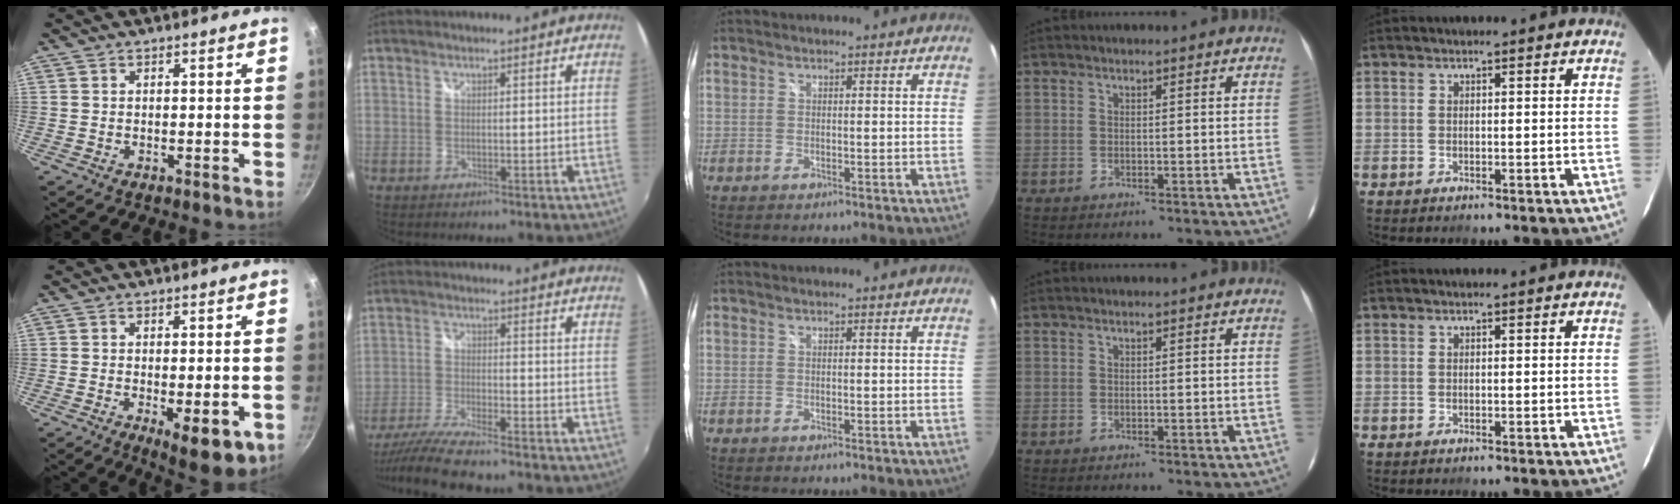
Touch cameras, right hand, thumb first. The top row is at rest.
{"thumb": {"total": 9.3, "force": [-2.8, 3.4, 8.2], "torque": [-0.102, -0.006, -0.029]}, "index": {"total": 10.3, "force": [-9.0, 0.8, 5.0], "torque": [-0.117, -0.024, -0.168]}}